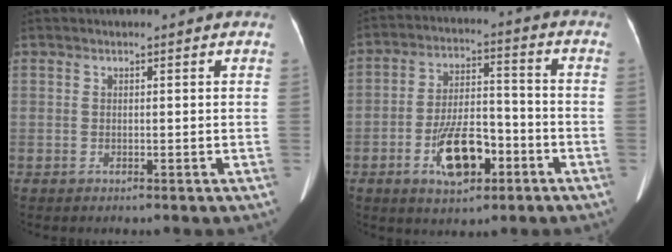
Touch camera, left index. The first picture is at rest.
{"total": 10.2, "force": [-4.6, 4.4, 8.0], "torque": [-0.154, 0.008, -0.075]}